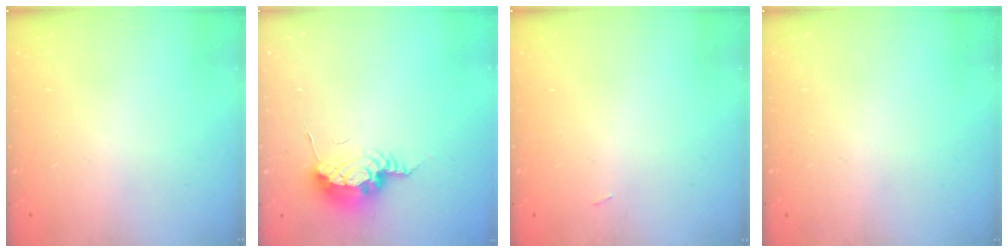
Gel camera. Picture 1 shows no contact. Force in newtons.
{"total": 8.5, "press": 8.3, "slide": 1.6}
{"total": 5.8, "press": 1.9, "slide": 5.5}
{"total": 0.0}